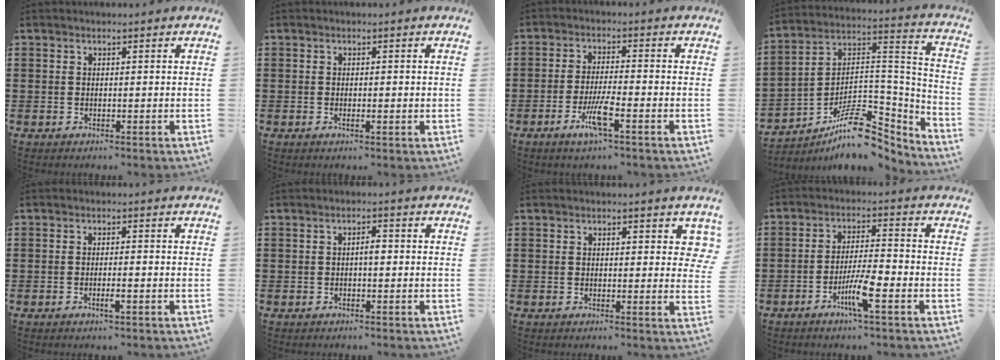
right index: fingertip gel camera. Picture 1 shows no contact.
{"total": 1.2, "force": [-0.2, 0.3, 1.2], "torque": [-0.021, -0.001, -0.004]}
{"total": 5.4, "force": [-2.7, 0.5, 4.6], "torque": [-0.101, -0.015, -0.054]}
{"total": 11.1, "force": [-7.4, 5.0, 6.5], "torque": [-0.108, 0.021, -0.139]}
{"total": 2.0, "force": [-0.9, 0.2, 1.7], "torque": [-0.036, -0.004, -0.019]}
{"total": 1.8, "force": [-0.2, 0.6, 1.7], "torque": [-0.033, 0.002, -0.004]}
{"total": 2.0, "force": [0.9, 1.0, 1.5], "torque": [-0.009, -0.003, 0.010]}
{"total": 6.2, "force": [-2.9, 0.8, 5.4], "torque": [-0.108, -0.009, -0.055]}